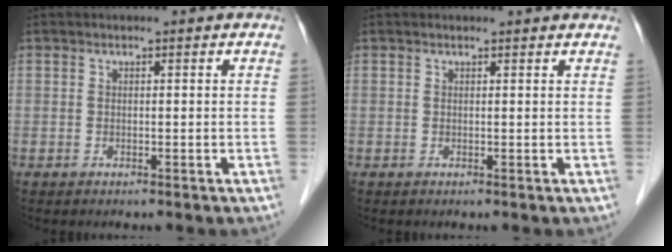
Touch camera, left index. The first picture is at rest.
{"total": 2.3, "force": [2.2, 0.3, 0.4], "torque": [-0.013, 0.007, 0.018]}